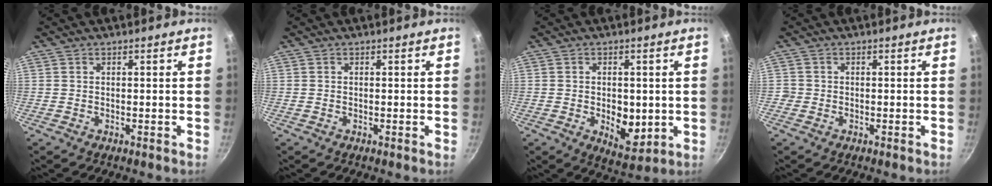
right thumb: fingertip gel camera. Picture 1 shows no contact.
{"total": 0.0}
{"total": 7.8, "force": [-0.8, 4.5, 6.3], "torque": [-0.074, -0.019, -0.004]}
{"total": 1.1, "force": [-0.4, 1.0, 0.1], "torque": [0.001, 0.003, -0.007]}